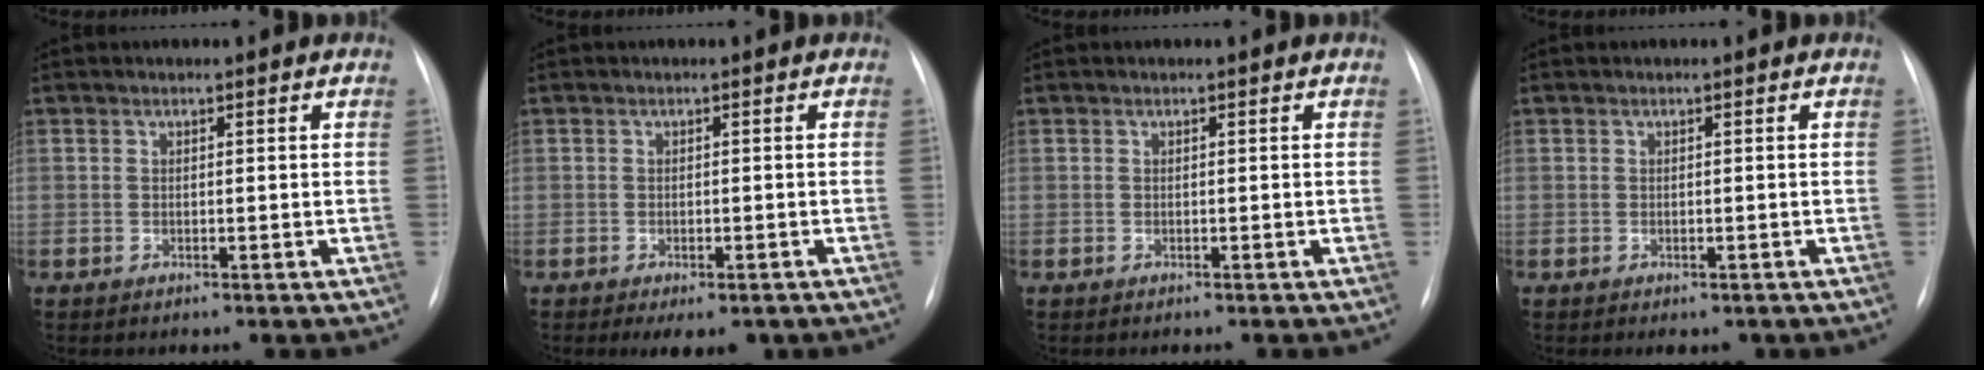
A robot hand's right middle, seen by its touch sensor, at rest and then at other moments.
{"total": 4.1, "force": [-2.8, 1.8, 2.4], "torque": [-0.025, -0.004, -0.033]}
{"total": 0.7, "force": [-0.6, 0.1, 0.3], "torque": [-0.002, 0.000, -0.009]}
{"total": 1.7, "force": [-1.2, 1.0, 0.7], "torque": [-0.005, 0.000, -0.008]}